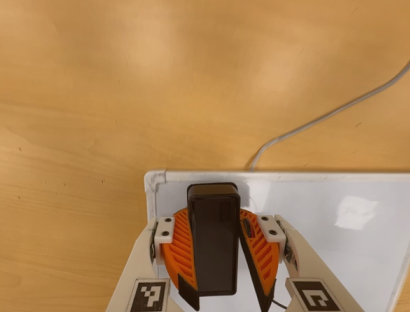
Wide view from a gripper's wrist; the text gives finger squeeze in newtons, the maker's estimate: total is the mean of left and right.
{"total": 12.6, "left": 14.6, "right": 10.7}